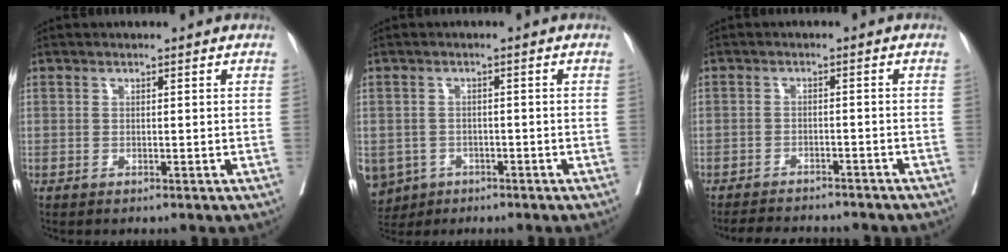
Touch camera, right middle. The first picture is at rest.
{"total": 8.4, "force": [-4.2, 6.9, 2.3], "torque": [-0.075, -0.003, -0.061]}
{"total": 9.9, "force": [-9.0, 1.9, 3.6], "torque": [-0.057, -0.007, -0.115]}